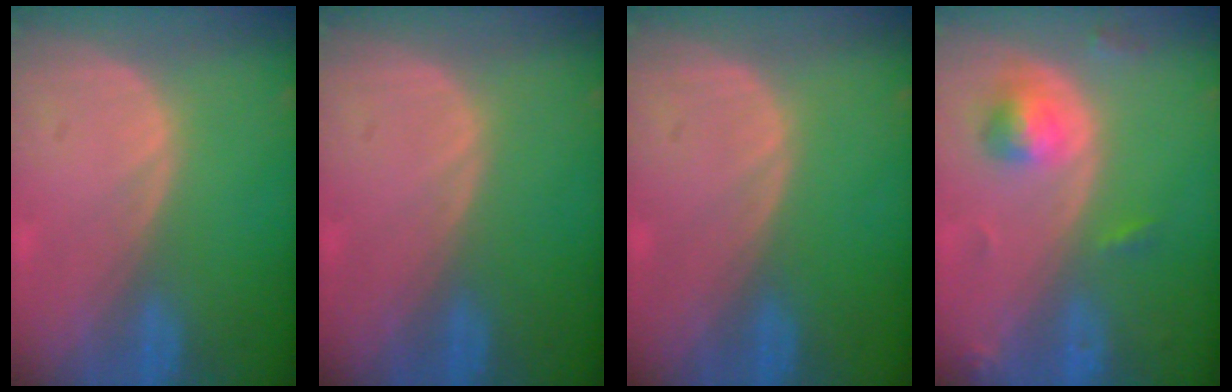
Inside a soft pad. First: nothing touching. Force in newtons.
{"total": 0.0}
{"total": 0.0}
{"total": 4.4, "press": 4.4, "slide": 0.6}